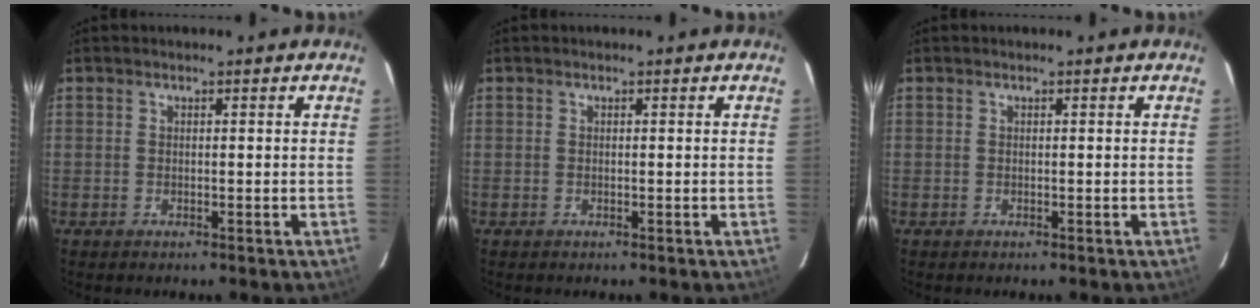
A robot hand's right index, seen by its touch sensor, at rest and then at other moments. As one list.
[{"total": 0.0}, {"total": 0.0}]